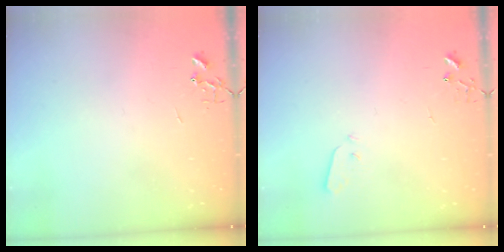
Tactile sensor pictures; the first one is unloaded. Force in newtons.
{"total": 3.5, "press": 3.5, "slide": 0.2}